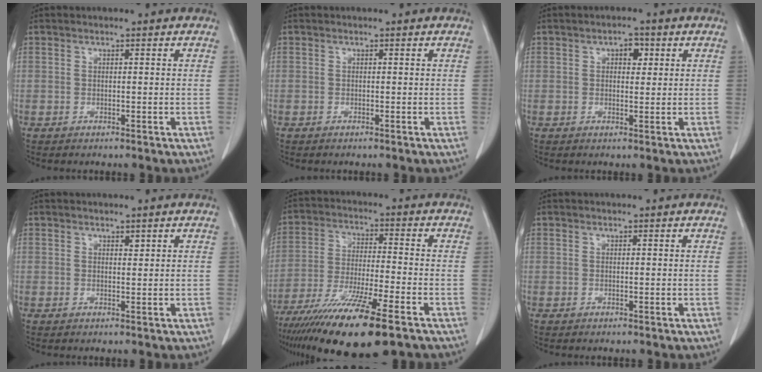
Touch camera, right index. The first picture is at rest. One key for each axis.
{"total": 0.0}
{"total": 2.5, "fx": 0.9, "fy": 1.4, "fz": 1.8, "tx": -0.025, "ty": 0.005, "tz": 0.012}
{"total": 0.6, "fx": 0.5, "fy": 0.2, "fz": 0.3, "tx": -0.007, "ty": -0.005, "tz": 0.006}
{"total": 16.3, "fx": -10.9, "fy": 1.0, "fz": 12.1, "tx": -0.220, "ty": -0.049, "tz": -0.191}
{"total": 0.0}